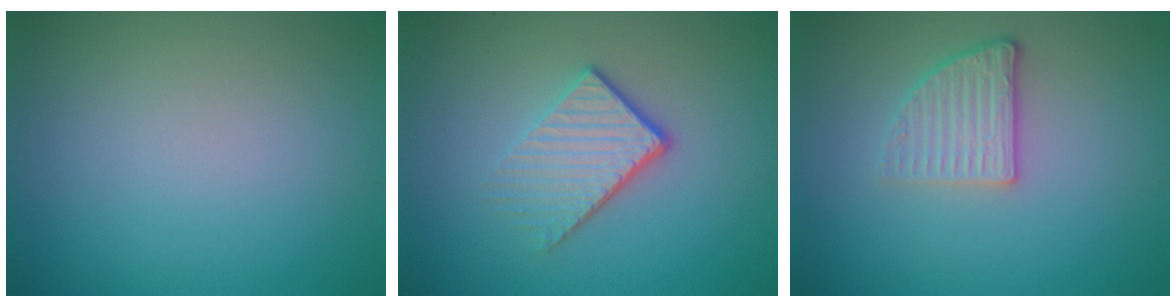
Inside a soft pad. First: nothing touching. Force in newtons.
{"total": 3.9, "press": 2.7, "slide": 2.9}
{"total": 2.8, "press": 2.3, "slide": 1.6}